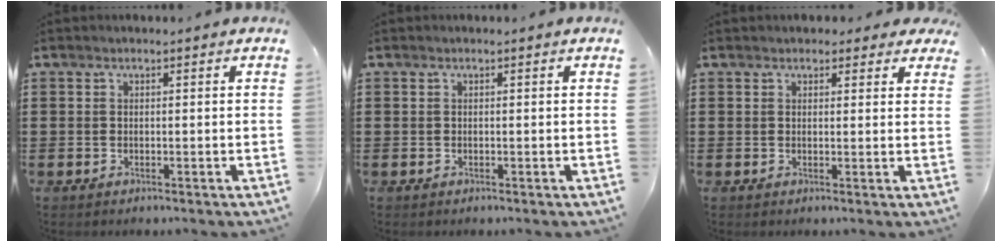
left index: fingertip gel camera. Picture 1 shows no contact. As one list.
[{"total": 0.0}, {"total": 2.0, "force": [1.7, 1.0, 0.4], "torque": [-0.007, 0.003, 0.029]}]